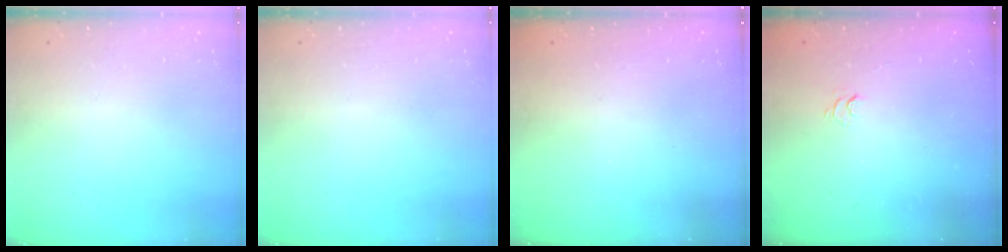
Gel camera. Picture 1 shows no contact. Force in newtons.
{"total": 0.0}
{"total": 2.3, "press": 2.2, "slide": 0.7}
{"total": 1.9, "press": 1.5, "slide": 1.3}